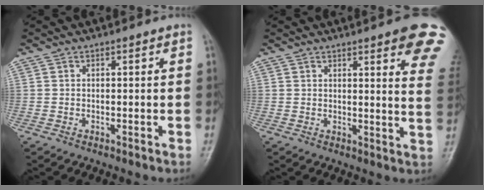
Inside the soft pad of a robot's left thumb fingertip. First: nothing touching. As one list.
[{"total": 14.9, "force": [9.3, 1.8, 11.6], "torque": [-0.115, -0.046, 0.097]}]